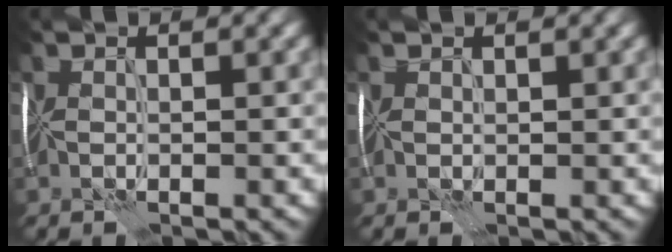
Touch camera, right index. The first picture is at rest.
{"total": 0.0}